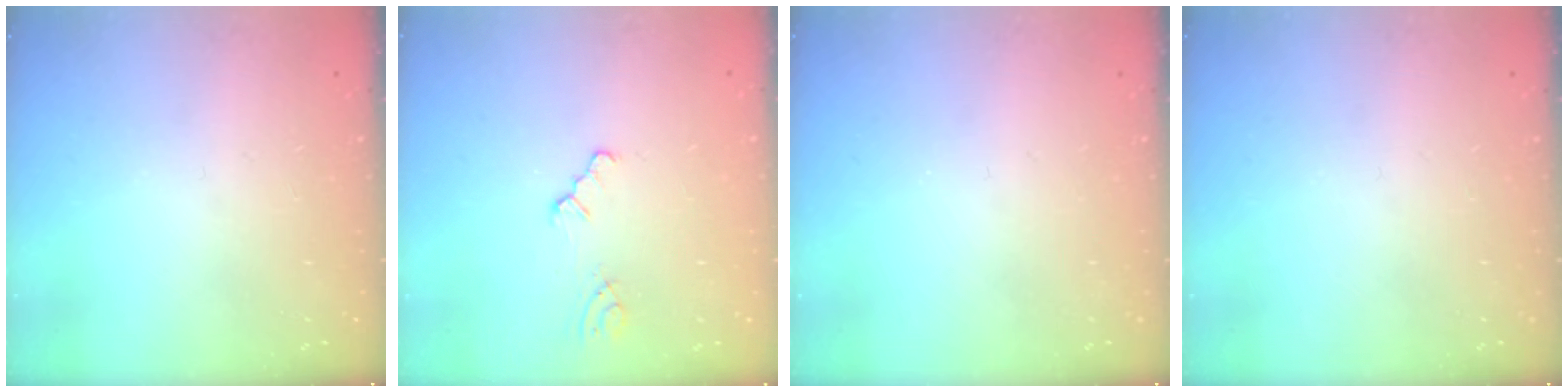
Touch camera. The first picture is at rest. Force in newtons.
{"total": 1.2, "press": 1.1, "slide": 0.2}
{"total": 0.0}
{"total": 0.0}